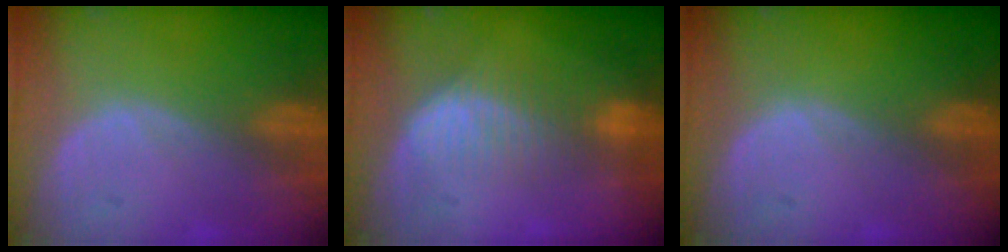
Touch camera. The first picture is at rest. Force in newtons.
{"total": 7.1, "press": 6.3, "slide": 3.3}
{"total": 0.0}